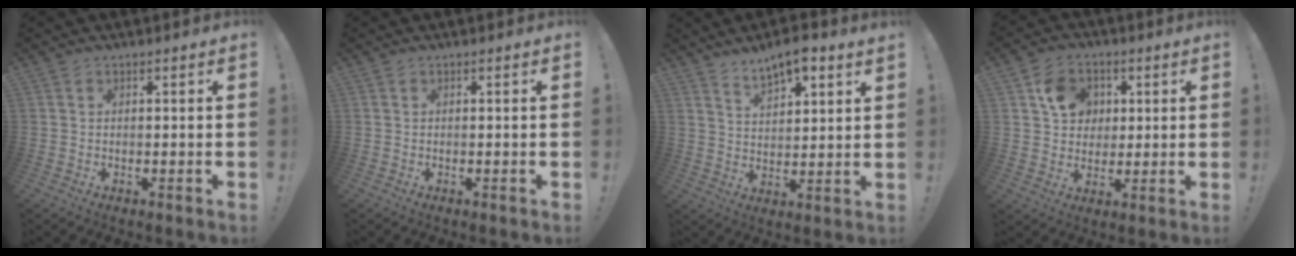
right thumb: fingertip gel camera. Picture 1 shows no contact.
{"total": 0.0}
{"total": 7.6, "force": [5.9, 2.4, 4.1], "torque": [-0.062, -0.034, 0.105]}
{"total": 10.8, "force": [3.6, 9.2, 4.4], "torque": [-0.055, -0.008, 0.074]}